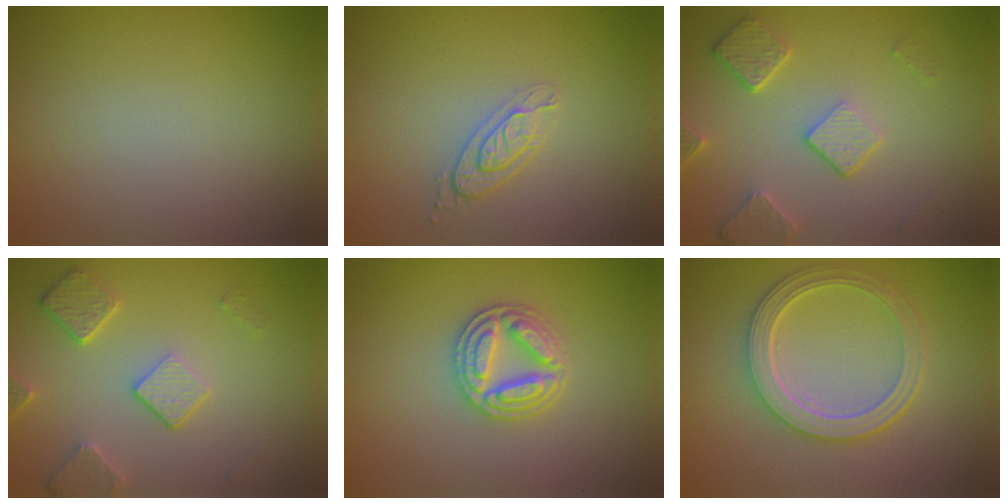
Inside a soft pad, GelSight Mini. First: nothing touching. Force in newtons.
{"total": 2.1, "press": 1.9, "slide": 0.8}
{"total": 4.0, "press": 3.2, "slide": 2.5}
{"total": 4.0, "press": 3.2, "slide": 2.5}
{"total": 3.6, "press": 3.5, "slide": 0.8}
{"total": 5.0, "press": 3.9, "slide": 3.1}